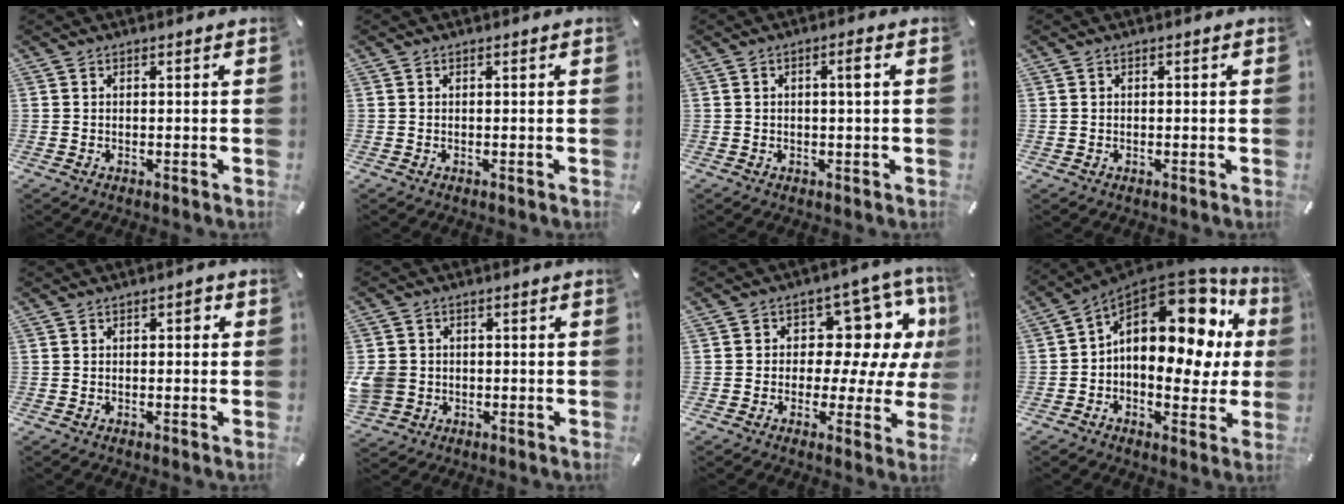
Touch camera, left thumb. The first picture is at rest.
{"total": 0.0}
{"total": 2.4, "force": [0.4, 0.3, 2.4], "torque": [-0.037, 0.002, 0.002]}
{"total": 0.5, "force": [-0.1, 0.5, 0.2], "torque": [-0.004, 0.003, -0.003]}
{"total": 2.0, "force": [0.1, 1.0, 1.7], "torque": [-0.027, 0.007, -0.003]}
{"total": 5.7, "force": [-0.7, 5.3, 1.9], "torque": [-0.049, 0.006, -0.014]}
{"total": 12.0, "force": [3.6, 8.2, 8.0], "torque": [-0.102, -0.032, 0.062]}
{"total": 21.1, "force": [5.9, 12.5, 15.9], "torque": [-0.234, -0.044, 0.098]}